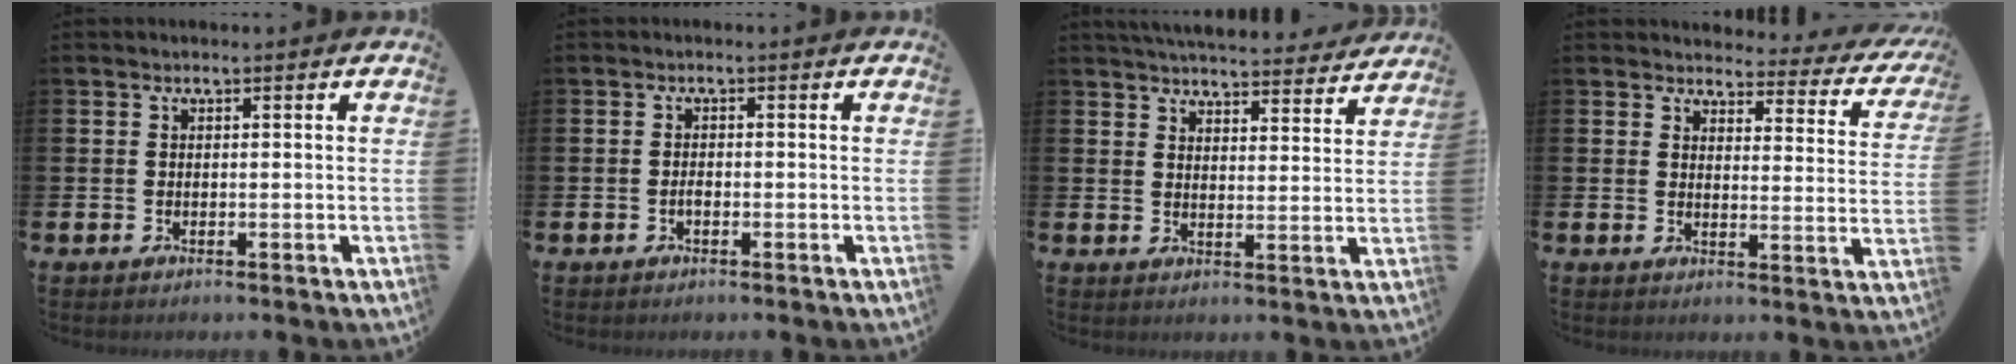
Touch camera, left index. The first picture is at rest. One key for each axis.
{"total": 0.9, "fx": -0.5, "fy": 0.4, "fz": 0.7, "tx": -0.020, "ty": 0.002, "tz": -0.008}
{"total": 5.6, "fx": 5.5, "fy": 0.6, "fz": 0.6, "tx": -0.016, "ty": -0.037, "tz": 0.097}
{"total": 2.8, "fx": 2.5, "fy": 1.2, "fz": 0.5, "tx": -0.013, "ty": -0.027, "tz": 0.034}